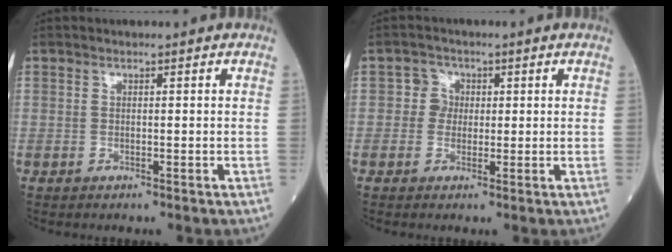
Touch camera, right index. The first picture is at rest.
{"total": 2.6, "force": [0.2, 2.6, 0.5], "torque": [0.000, 0.005, -0.001]}